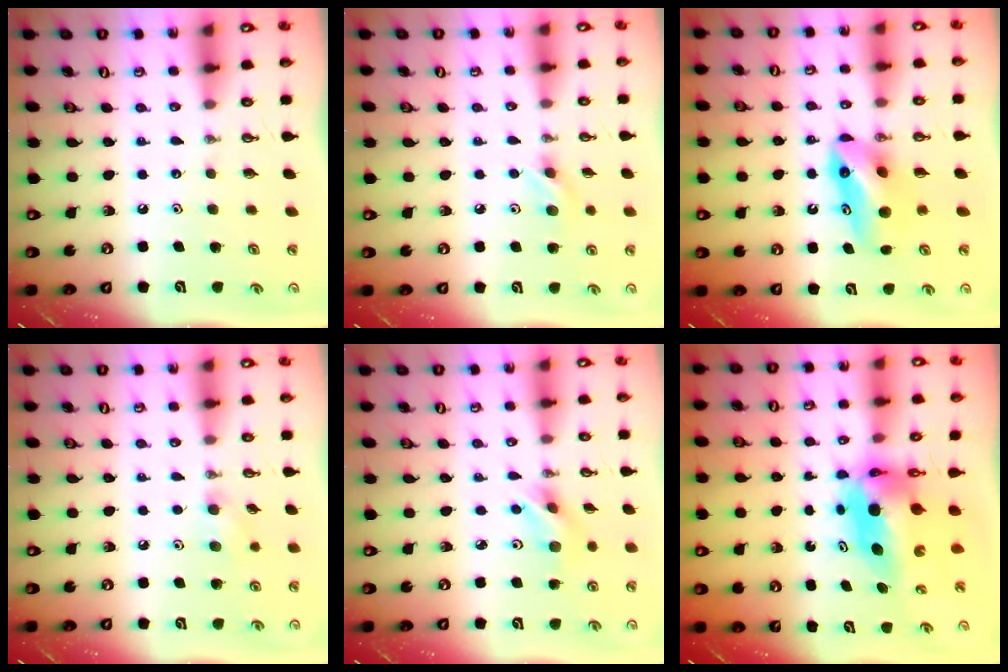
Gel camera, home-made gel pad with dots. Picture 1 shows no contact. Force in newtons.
{"total": 7.4, "press": 7.1, "slide": 2.1}
{"total": 9.3, "press": 8.4, "slide": 4.0}
{"total": 7.0, "press": 6.8, "slide": 1.5}
{"total": 6.7, "press": 5.0, "slide": 4.4}
{"total": 7.2, "press": 7.2, "slide": 0.4}